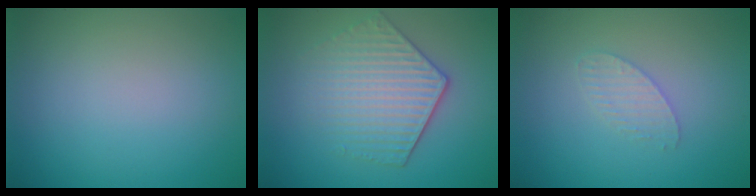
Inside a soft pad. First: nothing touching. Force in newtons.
{"total": 4.4, "press": 3.8, "slide": 2.3}
{"total": 1.6, "press": 1.6, "slide": 0.1}